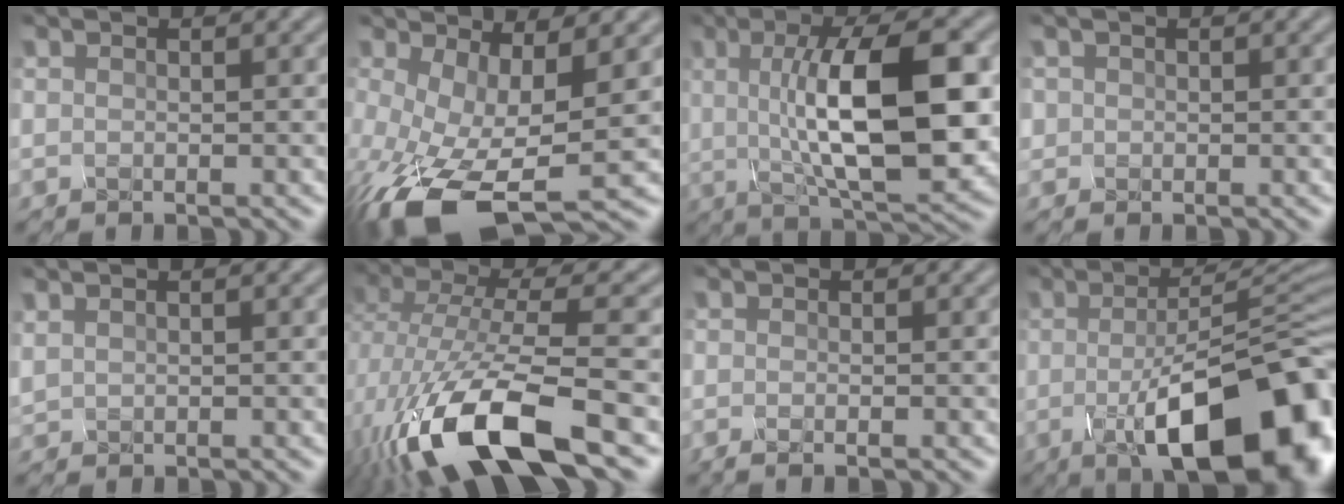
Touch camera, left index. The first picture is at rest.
{"total": 9.7, "force": [-3.8, 3.7, 8.0], "torque": [-0.193, -0.039, -0.034]}
{"total": 10.3, "force": [0.6, 2.8, 9.8], "torque": [-0.157, 0.006, 0.028]}
{"total": 1.1, "force": [-0.4, -0.4, -1.0], "torque": [0.003, -0.005, 0.018]}
{"total": 0.9, "force": [0.8, -0.3, -0.4], "torque": [-0.004, 0.001, 0.021]}
{"total": 10.4, "force": [-4.7, 3.4, 8.7], "torque": [-0.192, -0.003, -0.066]}
{"total": 1.4, "force": [-0.5, 0.6, 1.2], "torque": [-0.010, -0.003, -0.006]}
{"total": 16.0, "force": [-6.1, 5.7, 13.7], "torque": [-0.180, -0.016, -0.073]}